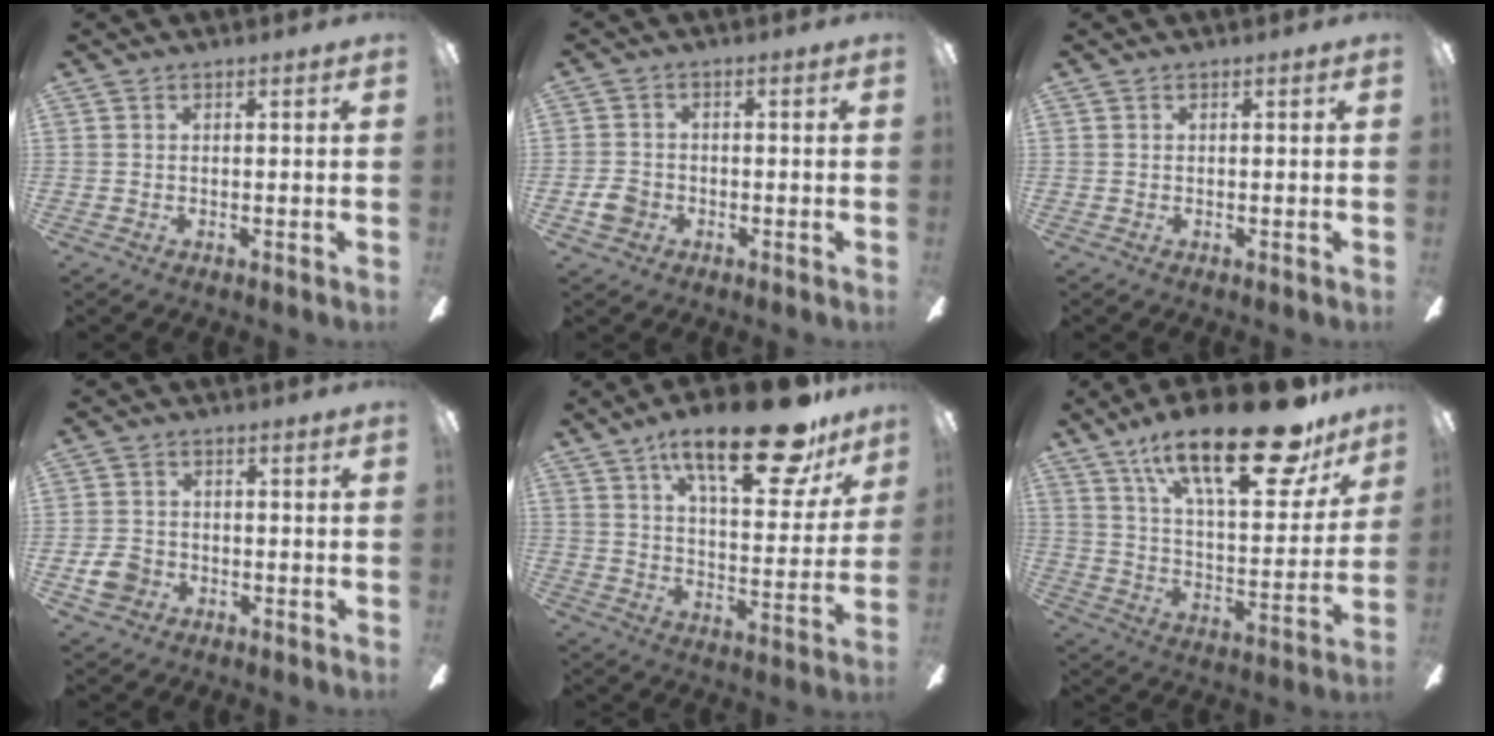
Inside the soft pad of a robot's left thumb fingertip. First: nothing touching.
{"total": 4.3, "force": [-1.6, 3.4, 1.9], "torque": [-0.043, 0.007, -0.030]}
{"total": 0.0}
{"total": 5.4, "force": [-2.1, 4.4, 2.5], "torque": [-0.050, 0.009, -0.041]}
{"total": 23.5, "force": [15.5, 7.5, 16.0], "torque": [-0.240, -0.086, 0.246]}
{"total": 27.6, "force": [18.2, 9.1, 18.6], "torque": [-0.285, -0.109, 0.295]}